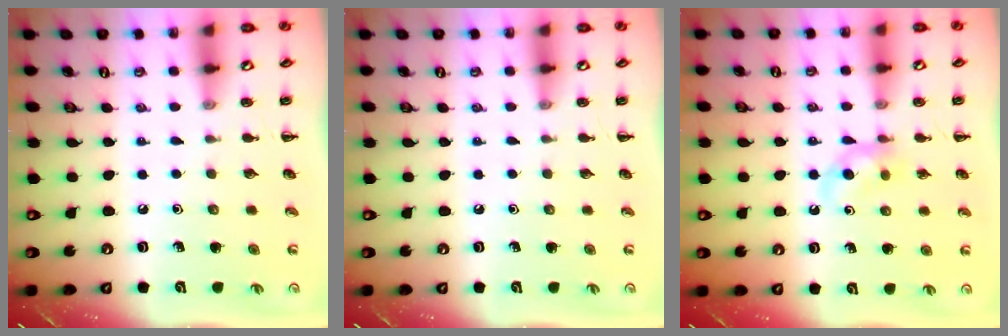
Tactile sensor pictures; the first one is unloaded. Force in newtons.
{"total": 0.0}
{"total": 6.6, "press": 6.4, "slide": 1.6}